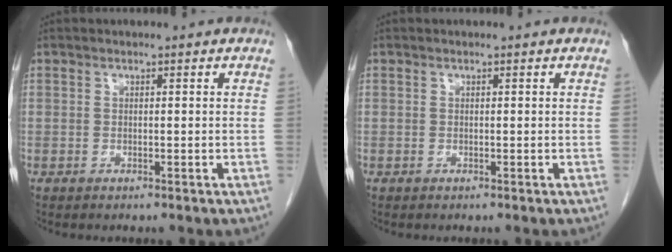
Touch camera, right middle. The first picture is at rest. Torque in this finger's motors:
{"motor_torque": [-0.22, -0.09, -0.05, -0.01]}